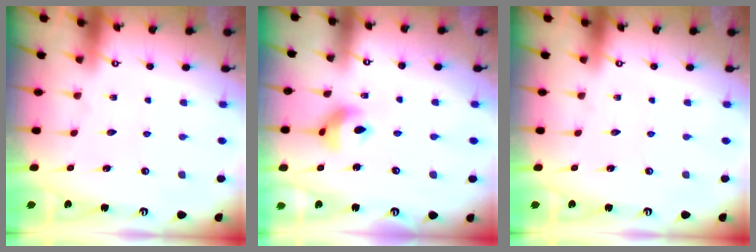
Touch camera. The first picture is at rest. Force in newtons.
{"total": 9.2, "press": 9.0, "slide": 2.2}
{"total": 0.0}